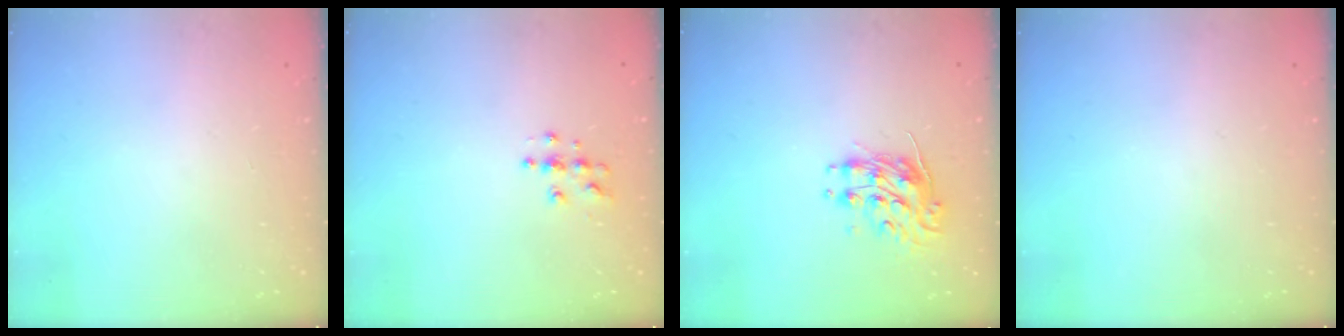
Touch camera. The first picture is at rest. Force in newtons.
{"total": 4.3, "press": 4.3, "slide": 0.4}
{"total": 8.9, "press": 8.9, "slide": 0.2}
{"total": 0.0}